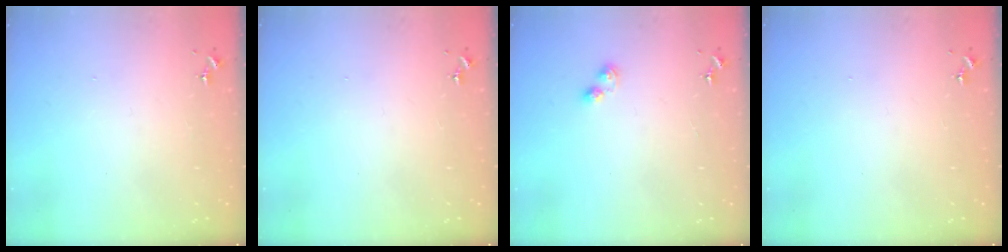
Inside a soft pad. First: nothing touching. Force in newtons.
{"total": 0.0}
{"total": 4.6, "press": 4.6, "slide": 0.7}
{"total": 0.0}